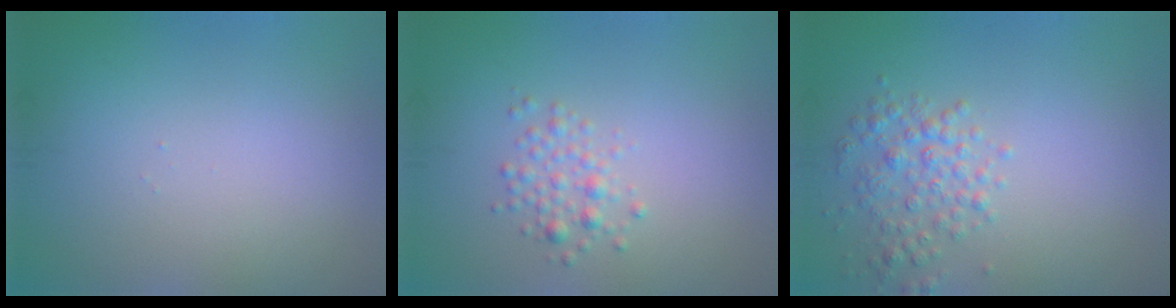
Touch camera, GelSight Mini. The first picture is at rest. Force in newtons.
{"total": 1.7, "press": 1.7, "slide": 0.1}
{"total": 2.8, "press": 2.8, "slide": 0.1}